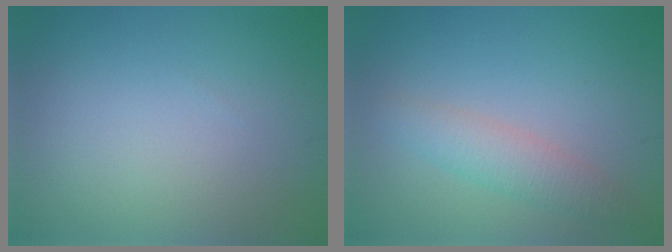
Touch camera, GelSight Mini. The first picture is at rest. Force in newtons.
{"total": 2.7, "press": 2.6, "slide": 0.2}